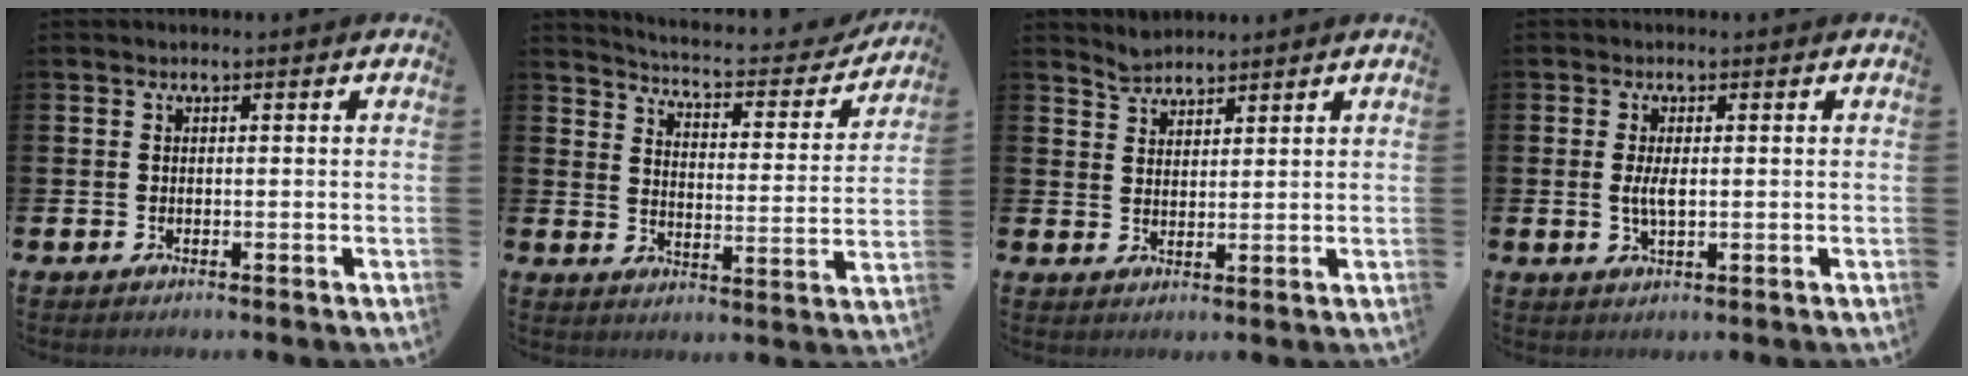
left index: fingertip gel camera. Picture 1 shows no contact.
{"total": 4.5, "force": [4.3, 0.7, 1.1], "torque": [-0.044, -0.038, 0.065]}
{"total": 3.2, "force": [3.1, 0.5, -0.2], "torque": [-0.001, -0.012, 0.058]}
{"total": 2.7, "force": [0.2, 1.0, 2.5], "torque": [-0.046, 0.002, 0.001]}